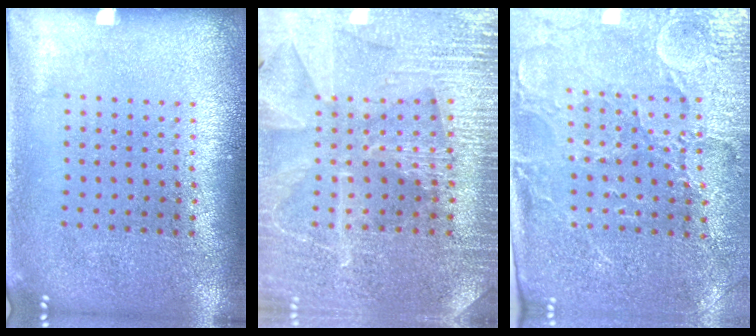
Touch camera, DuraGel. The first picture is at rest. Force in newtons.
{"total": 3.6, "press": 3.5, "slide": 0.9}
{"total": 3.4, "press": 3.3, "slide": 1.0}